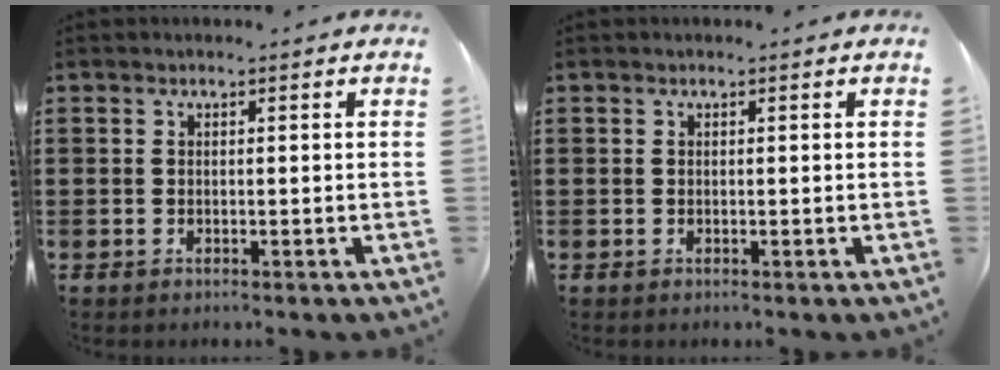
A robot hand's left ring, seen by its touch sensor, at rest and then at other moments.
{"total": 0.0}